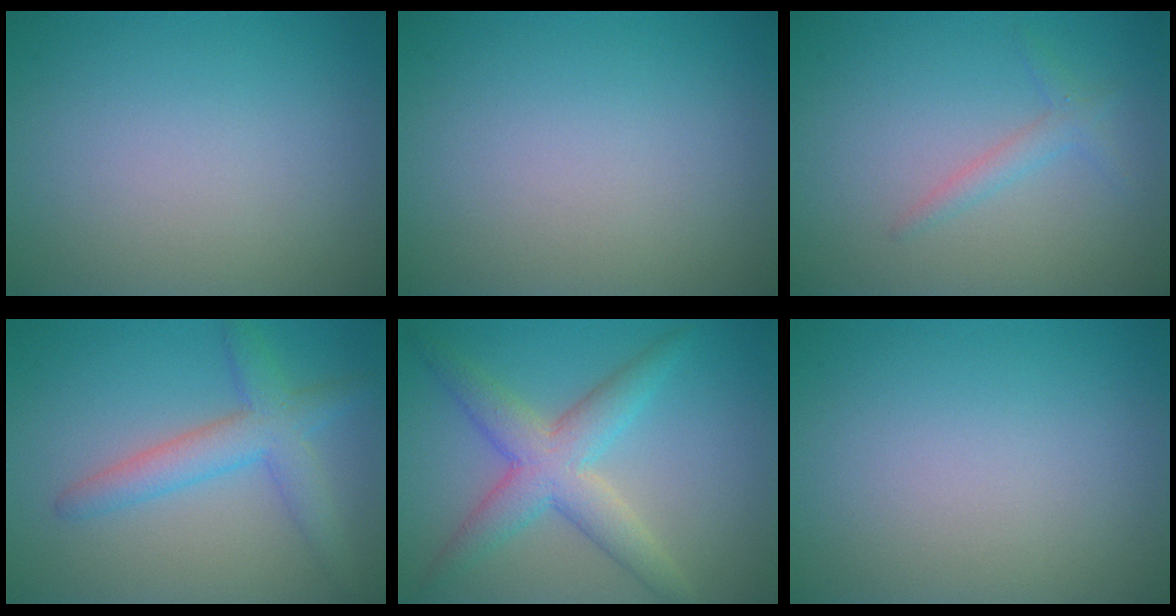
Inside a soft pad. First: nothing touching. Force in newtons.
{"total": 0.0}
{"total": 1.5, "press": 1.5, "slide": 0.1}
{"total": 4.1, "press": 4.1, "slide": 0.1}
{"total": 5.1, "press": 5.1, "slide": 0.2}
{"total": 0.0}